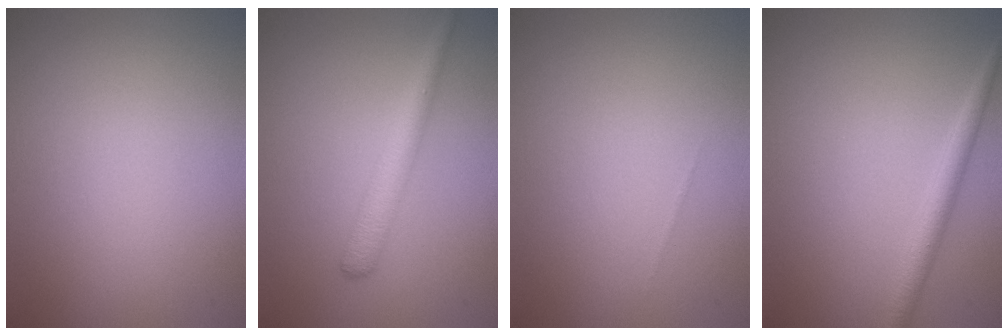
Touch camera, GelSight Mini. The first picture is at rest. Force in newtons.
{"total": 2.8, "press": 2.8, "slide": 0.0}
{"total": 0.0}
{"total": 2.2, "press": 2.2, "slide": 0.1}